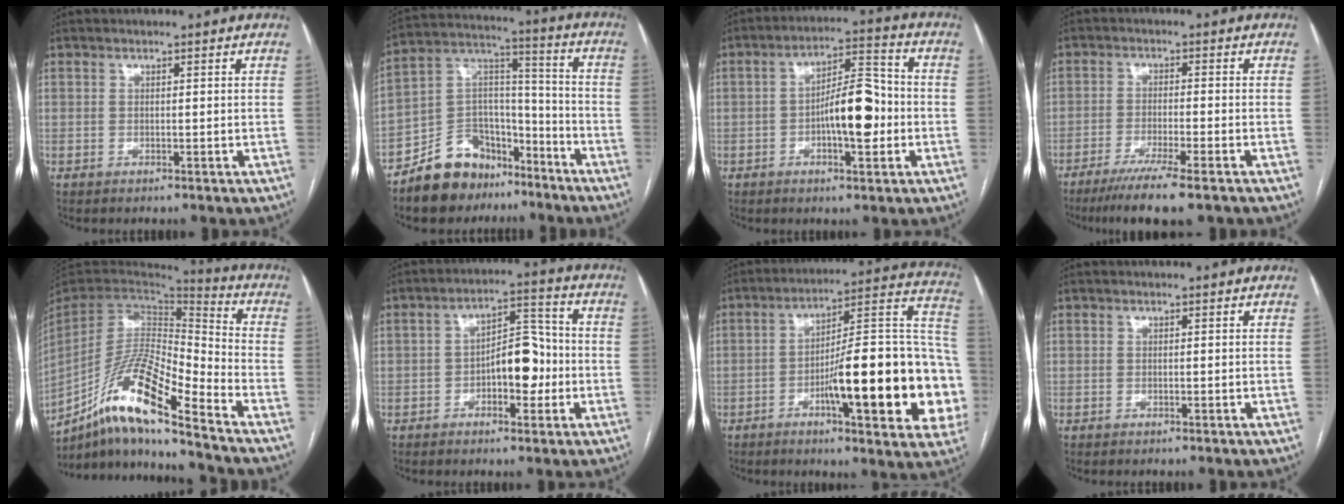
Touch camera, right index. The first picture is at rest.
{"total": 14.1, "force": [-10.6, 8.2, 4.4], "torque": [-0.081, 0.063, -0.181]}
{"total": 9.8, "force": [-1.7, 2.9, 9.1], "torque": [-0.151, 0.021, -0.026]}
{"total": 9.4, "force": [-6.9, 0.0, 6.4], "torque": [-0.099, -0.023, -0.109]}
{"total": 17.8, "force": [-12.1, 1.5, 13.0], "torque": [-0.264, -0.009, -0.222]}
{"total": 8.2, "force": [-1.7, 3.7, 7.1], "torque": [-0.108, 0.025, -0.026]}
{"total": 24.8, "force": [-6.0, 4.4, 23.7], "torque": [-0.260, 0.023, -0.077]}
{"total": 0.0}